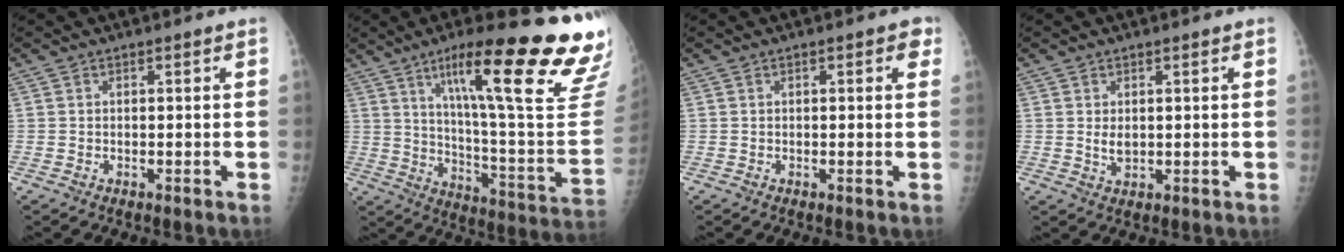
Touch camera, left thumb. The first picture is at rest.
{"total": 31.2, "force": [18.3, 4.4, 24.8], "torque": [-0.286, -0.073, 0.270]}
{"total": 2.9, "force": [1.0, 1.3, 2.4], "torque": [-0.019, 0.003, 0.007]}
{"total": 2.8, "force": [0.4, 1.7, 2.2], "torque": [-0.030, -0.004, 0.011]}